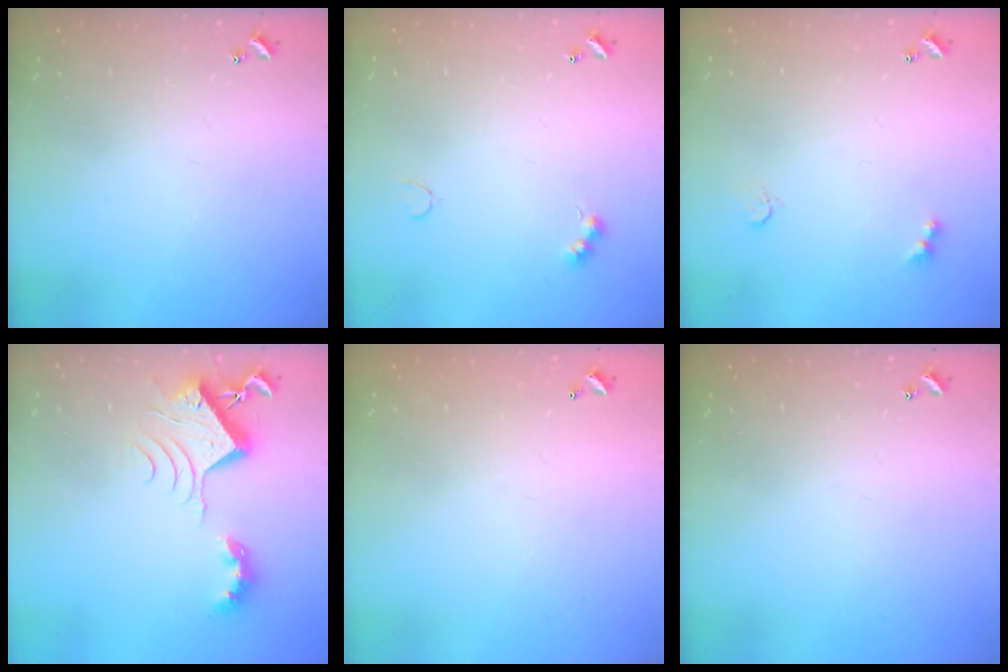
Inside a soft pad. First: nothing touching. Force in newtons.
{"total": 4.0, "press": 3.9, "slide": 0.8}
{"total": 2.9, "press": 2.8, "slide": 0.7}
{"total": 9.5, "press": 9.4, "slide": 1.1}
{"total": 2.8, "press": 2.8, "slide": 0.1}
{"total": 0.0}